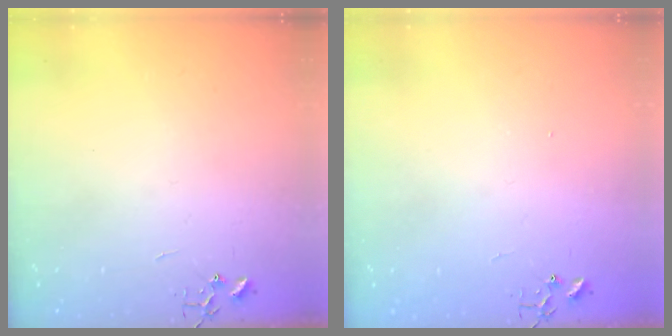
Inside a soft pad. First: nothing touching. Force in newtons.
{"total": 1.1, "press": 1.1, "slide": 0.1}